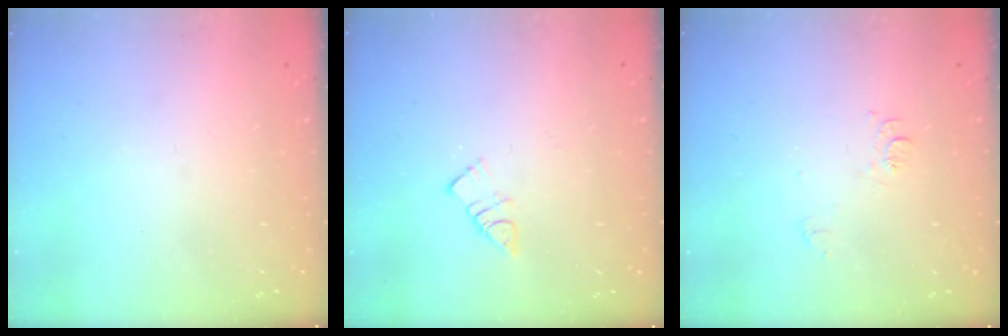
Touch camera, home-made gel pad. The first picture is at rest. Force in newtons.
{"total": 5.8, "press": 5.8, "slide": 0.2}
{"total": 6.9, "press": 6.9, "slide": 0.7}